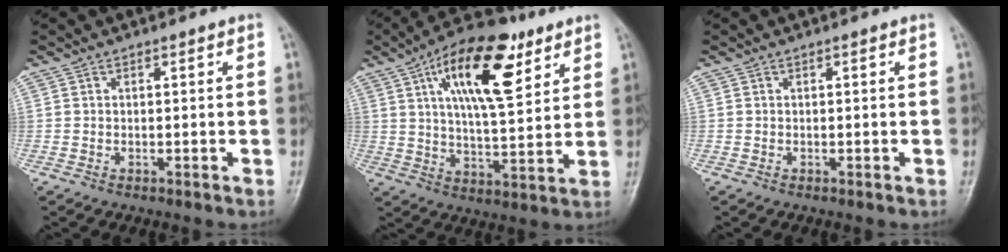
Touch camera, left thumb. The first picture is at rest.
{"total": 18.3, "force": [8.5, 7.4, 14.4], "torque": [-0.205, -0.024, 0.137]}
{"total": 0.0}